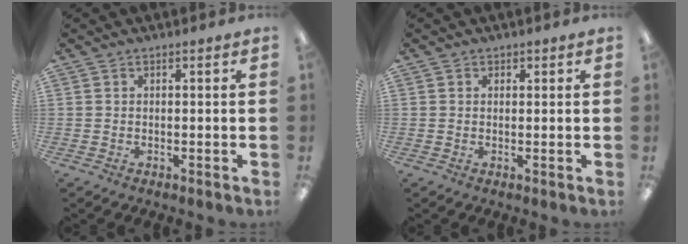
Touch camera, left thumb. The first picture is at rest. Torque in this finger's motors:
{"motor_torque": [-0.09, 0.04, -0.13, -0.17, -0.01]}